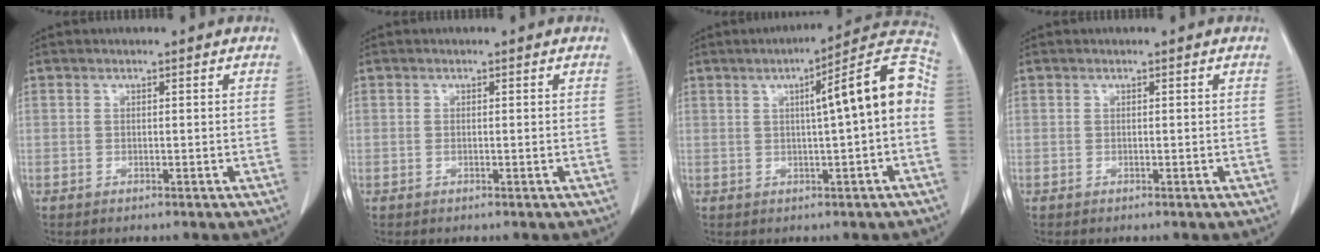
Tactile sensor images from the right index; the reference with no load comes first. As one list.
[{"total": 0.6, "force": [-0.1, 0.1, 0.6], "torque": [-0.012, -0.002, 0.001]}, {"total": 11.2, "force": [0.7, 0.3, 11.1], "torque": [-0.150, 0.031, 0.003]}, {"total": 0.0}]